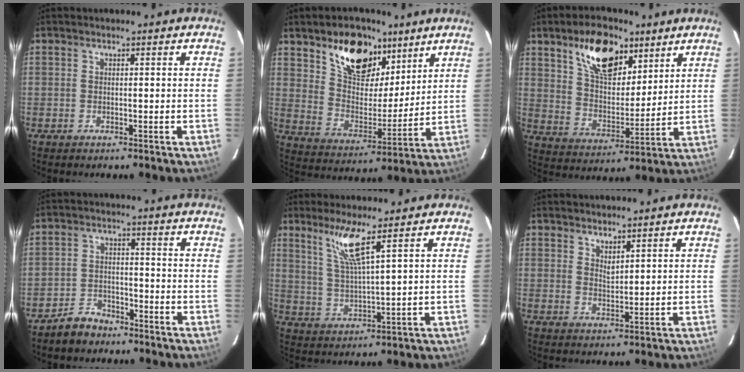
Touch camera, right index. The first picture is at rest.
{"total": 16.3, "force": [10.0, 8.9, 9.3], "torque": [-0.159, 0.017, 0.178]}
{"total": 15.2, "force": [8.9, 7.8, 9.5], "torque": [-0.156, 0.012, 0.160]}
{"total": 6.3, "force": [-5.2, 3.2, 1.6], "torque": [-0.050, 0.016, -0.087]}
{"total": 7.2, "force": [4.6, -0.6, 5.5], "torque": [-0.105, -0.004, 0.097]}
{"total": 2.6, "force": [2.2, 0.6, 1.2], "torque": [-0.017, 0.000, 0.039]}